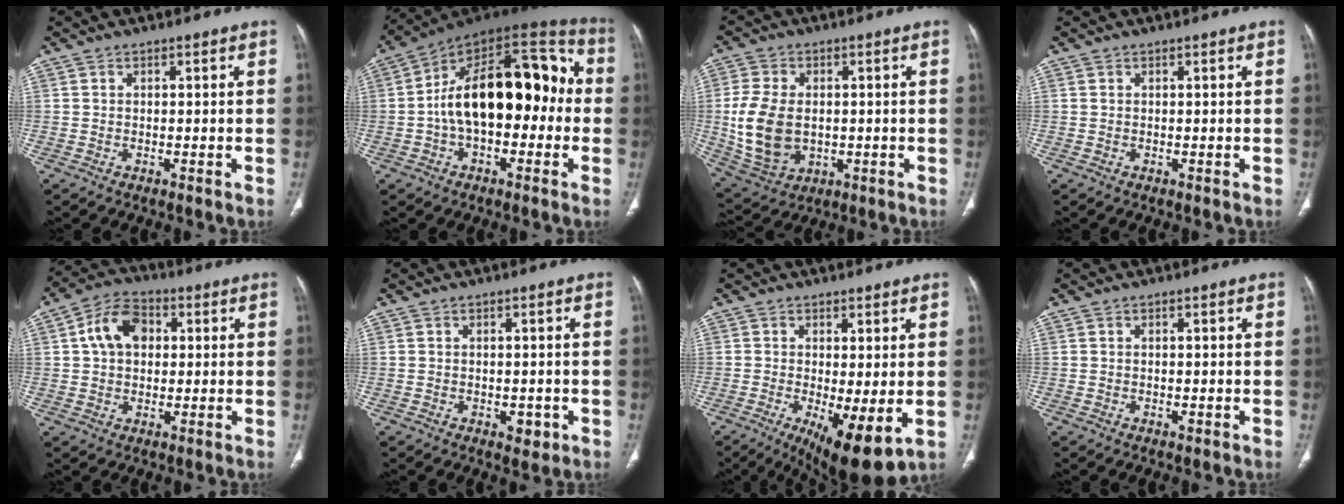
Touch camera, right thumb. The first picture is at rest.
{"total": 23.1, "force": [-0.8, 12.6, 19.4], "torque": [-0.280, 0.055, -0.022]}
{"total": 13.2, "force": [-0.4, 9.1, 9.6], "torque": [-0.188, -0.005, 0.010]}
{"total": 0.0}
{"total": 9.4, "force": [1.9, 6.7, 6.3], "torque": [-0.097, 0.015, 0.028]}
{"total": 2.9, "force": [-1.0, 1.8, 2.0], "torque": [-0.015, 0.004, -0.005]}
{"total": 10.6, "force": [-2.6, 3.3, 9.8], "torque": [-0.156, -0.024, -0.030]}
{"total": 0.6, "force": [-0.2, 0.3, 0.4], "torque": [-0.009, 0.000, -0.002]}